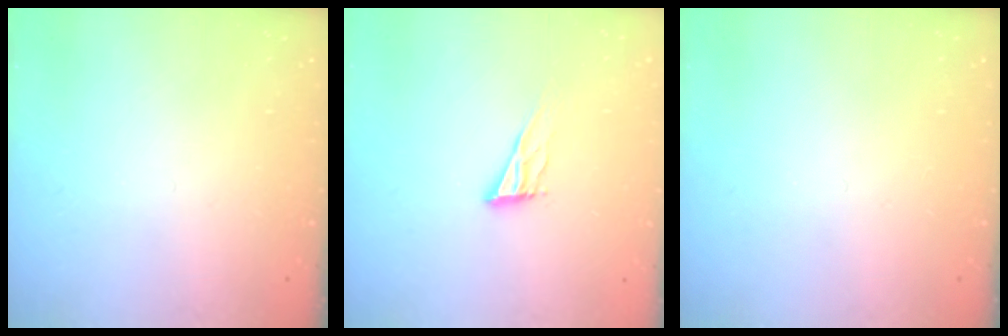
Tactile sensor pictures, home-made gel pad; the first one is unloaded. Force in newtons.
{"total": 9.3, "press": 9.0, "slide": 2.5}
{"total": 0.0}